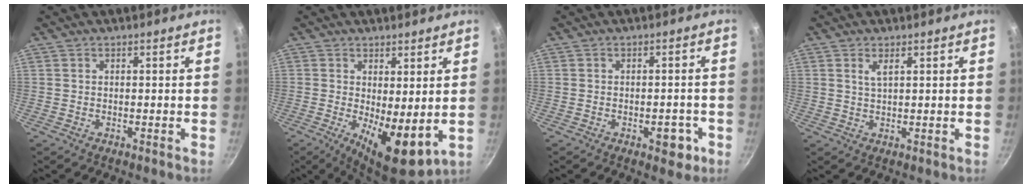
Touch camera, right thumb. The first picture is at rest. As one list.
[{"total": 9.5, "force": [-0.2, 3.6, 8.8], "torque": [-0.117, -0.018, 0.006]}, {"total": 4.6, "force": [-2.0, 2.5, 3.3], "torque": [-0.017, 0.016, -0.020]}, {"total": 2.2, "force": [1.0, 0.8, 1.8], "torque": [-0.034, -0.002, 0.021]}]